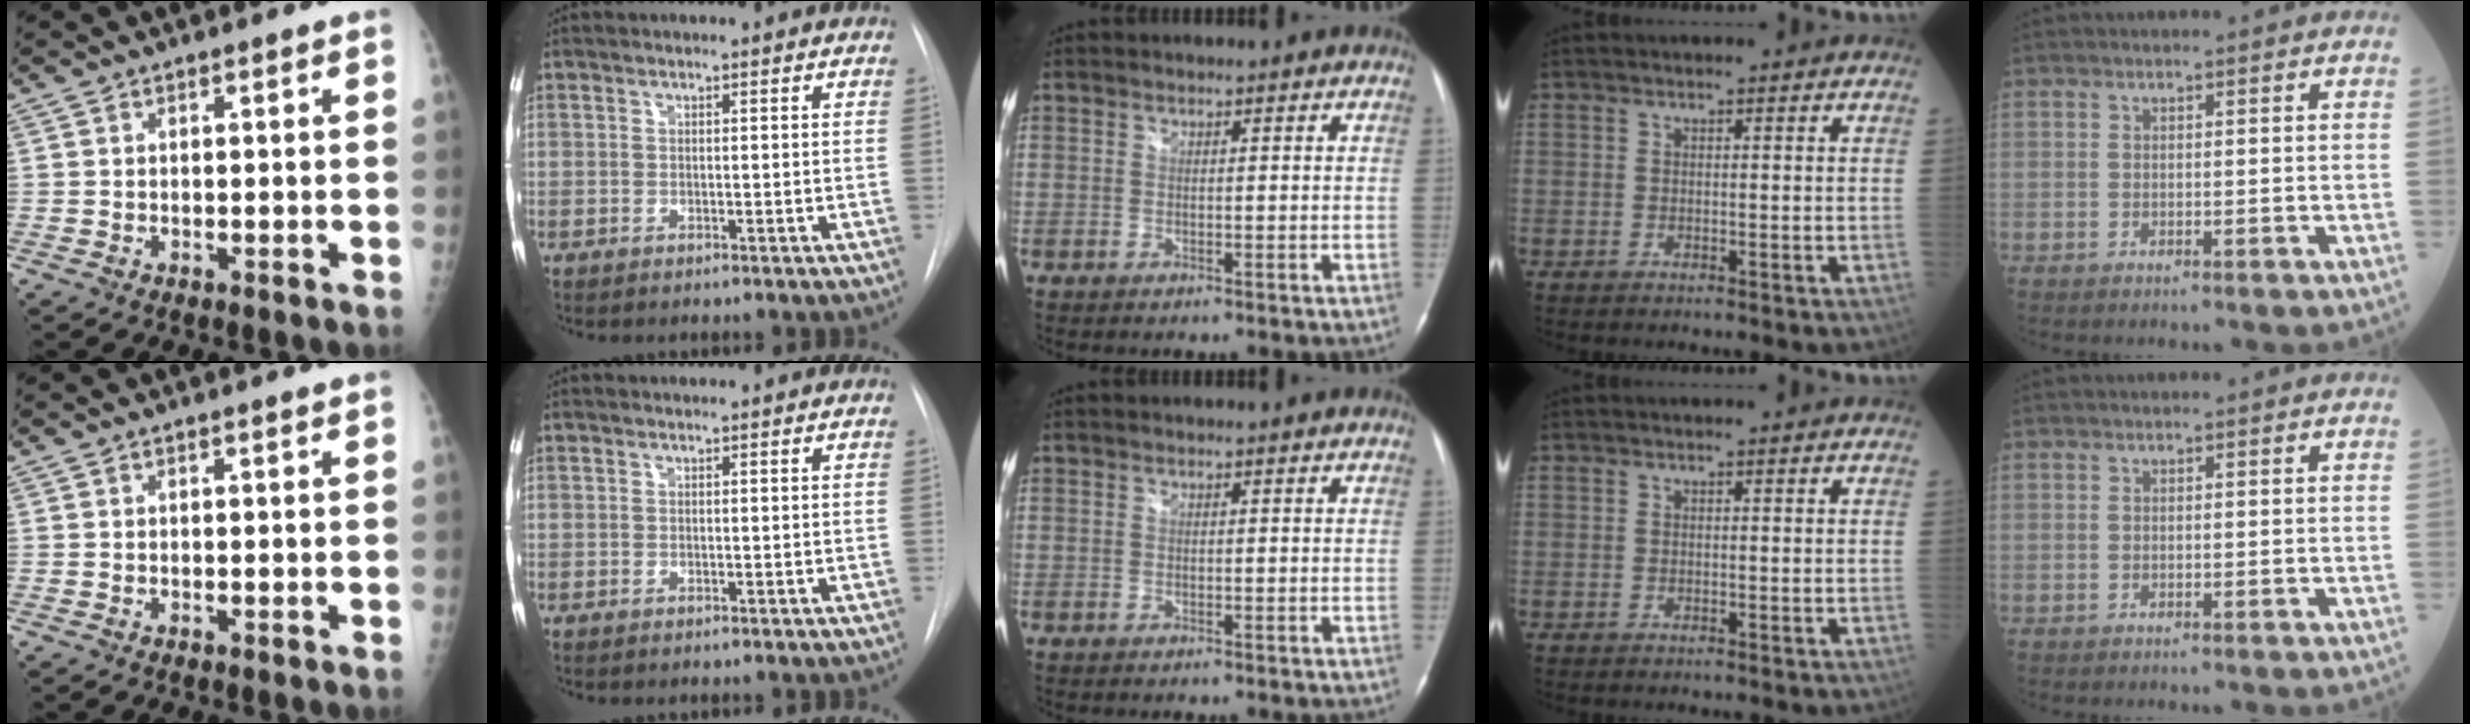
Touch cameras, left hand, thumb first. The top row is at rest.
{}